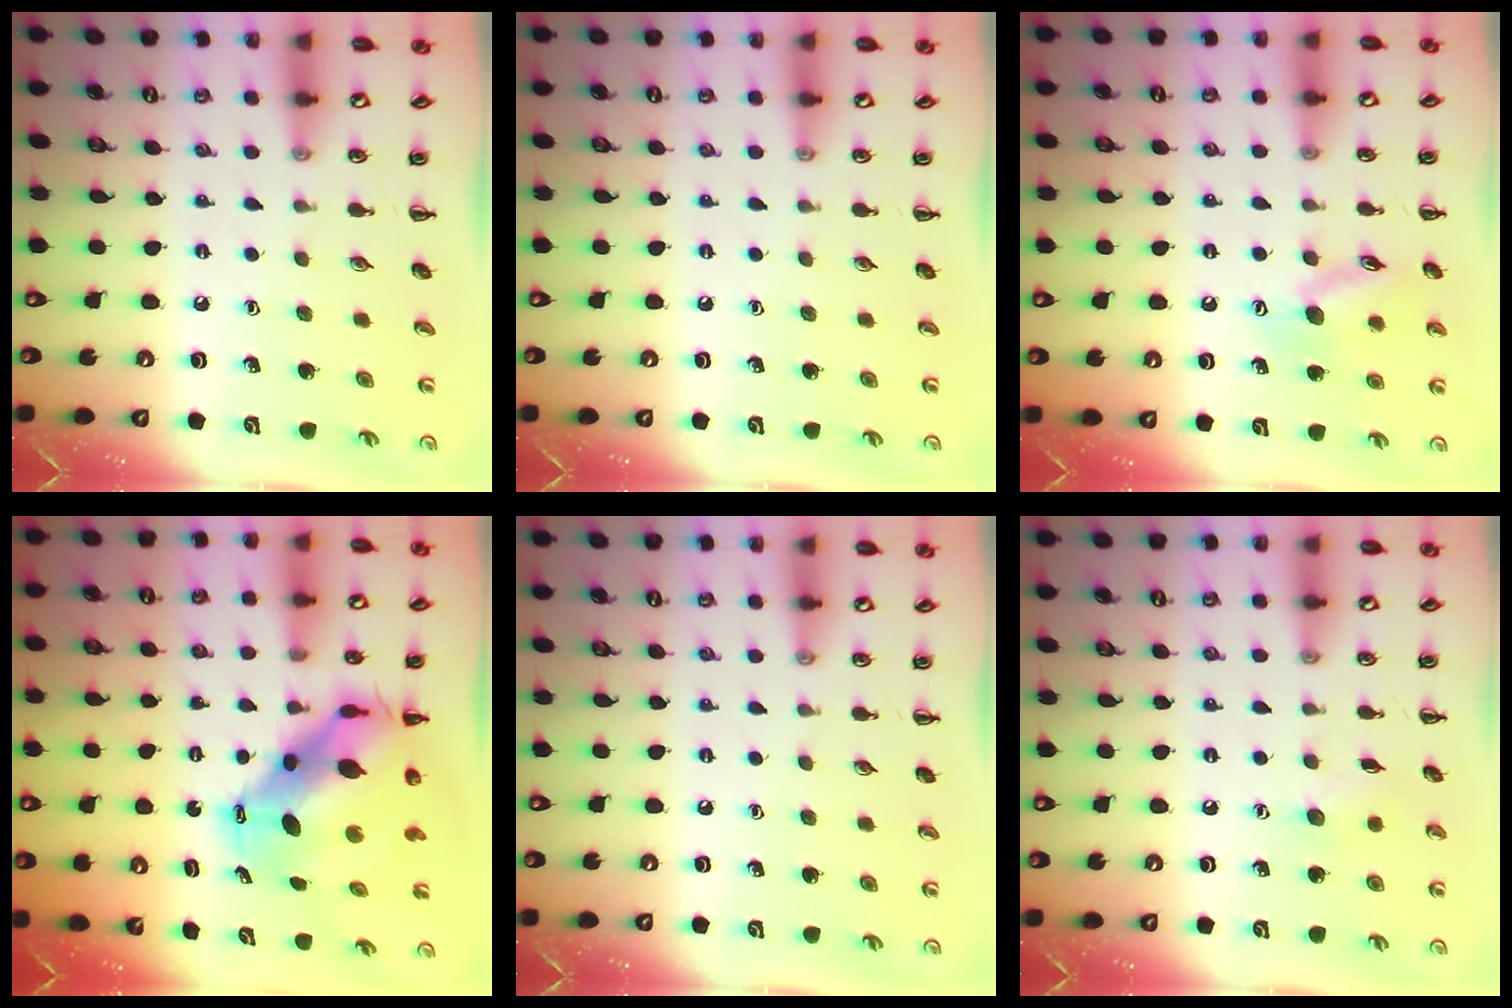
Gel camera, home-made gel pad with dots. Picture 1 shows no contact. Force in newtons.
{"total": 0.0}
{"total": 11.2, "press": 11.1, "slide": 1.7}
{"total": 11.3, "press": 11.0, "slide": 2.6}
{"total": 0.0}
{"total": 5.5, "press": 5.3, "slide": 1.3}